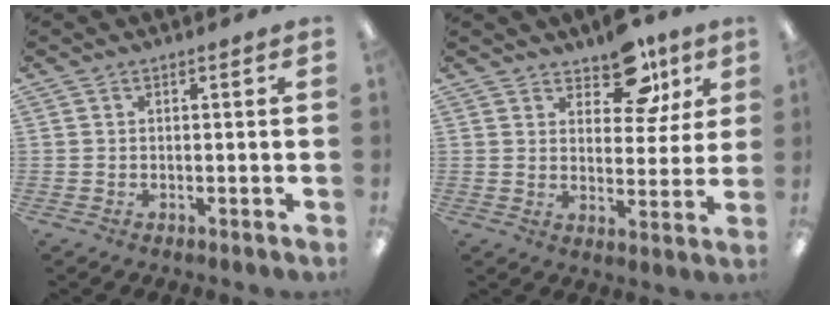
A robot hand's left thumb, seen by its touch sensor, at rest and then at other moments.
{"total": 11.8, "force": [8.1, 6.1, 6.2], "torque": [-0.076, -0.041, 0.141]}